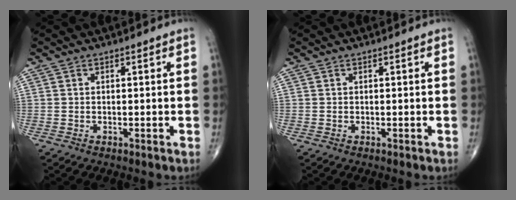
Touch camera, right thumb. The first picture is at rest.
{"total": 0.0}